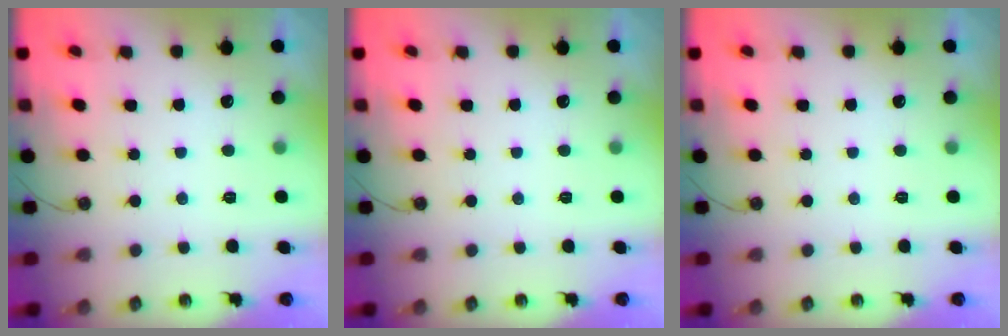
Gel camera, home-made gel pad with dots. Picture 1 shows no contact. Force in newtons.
{"total": 0.0}
{"total": 0.0}